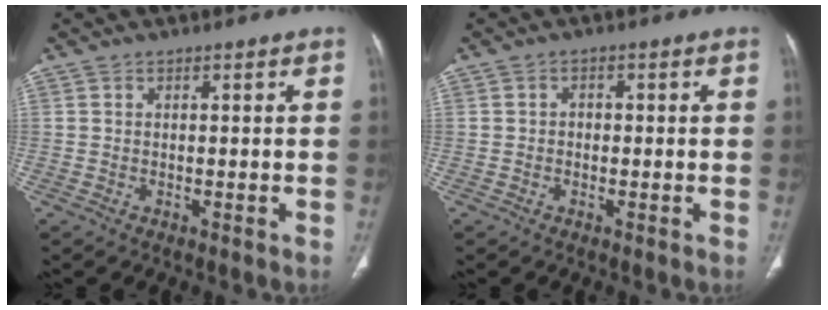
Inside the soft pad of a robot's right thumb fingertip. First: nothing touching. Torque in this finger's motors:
{"motor_torque": [-0.07, 0.05, -0.04, 0.14, 0.03]}